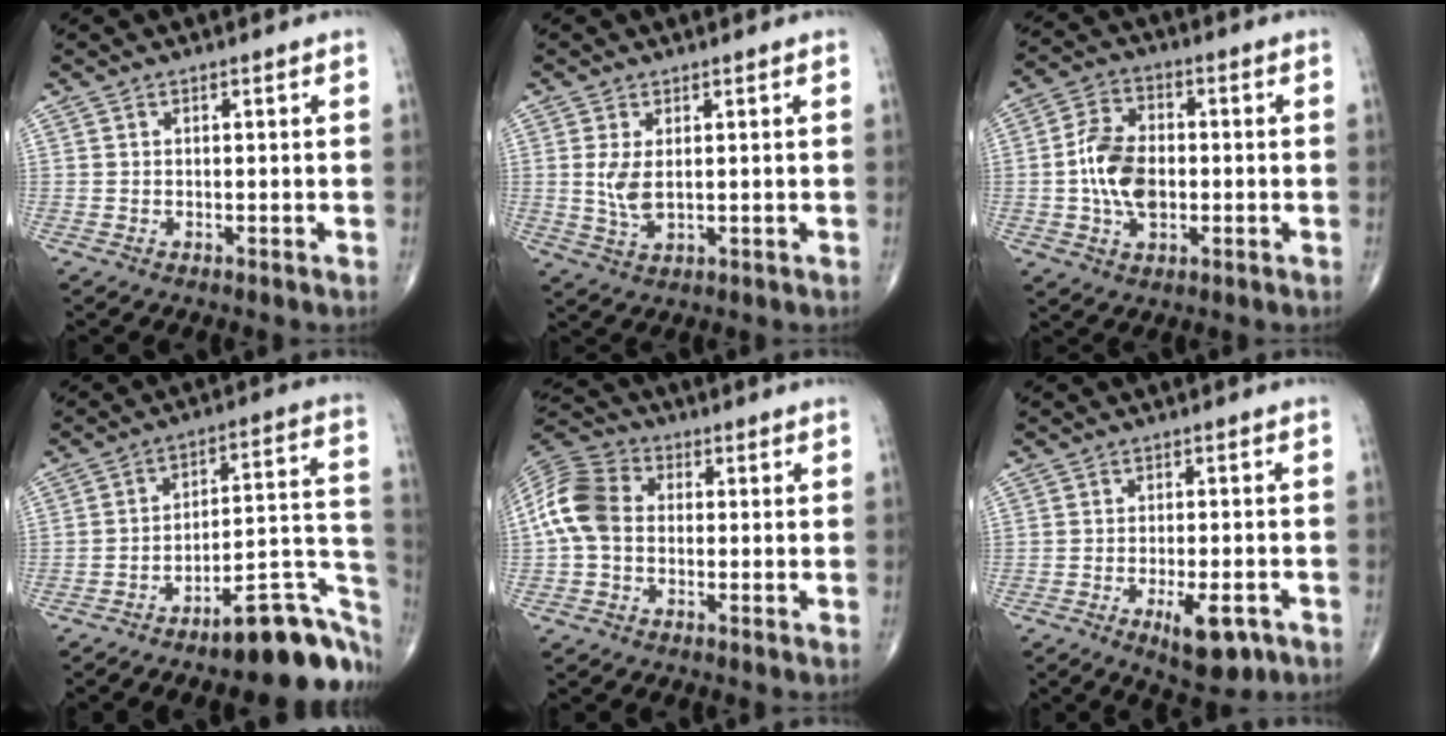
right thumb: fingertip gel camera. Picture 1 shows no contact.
{"total": 4.3, "force": [0.6, 2.0, 3.8], "torque": [-0.081, -0.010, 0.020]}
{"total": 10.6, "force": [-0.9, 6.7, 8.2], "torque": [-0.139, 0.011, -0.022]}
{"total": 18.4, "force": [-10.4, 5.7, 14.1], "torque": [-0.120, 0.106, -0.144]}
{"total": 10.2, "force": [-0.3, 7.6, 6.9], "torque": [-0.139, 0.029, -0.019]}
{"total": 7.6, "force": [-3.4, 2.9, 6.2], "torque": [-0.086, 0.005, -0.043]}